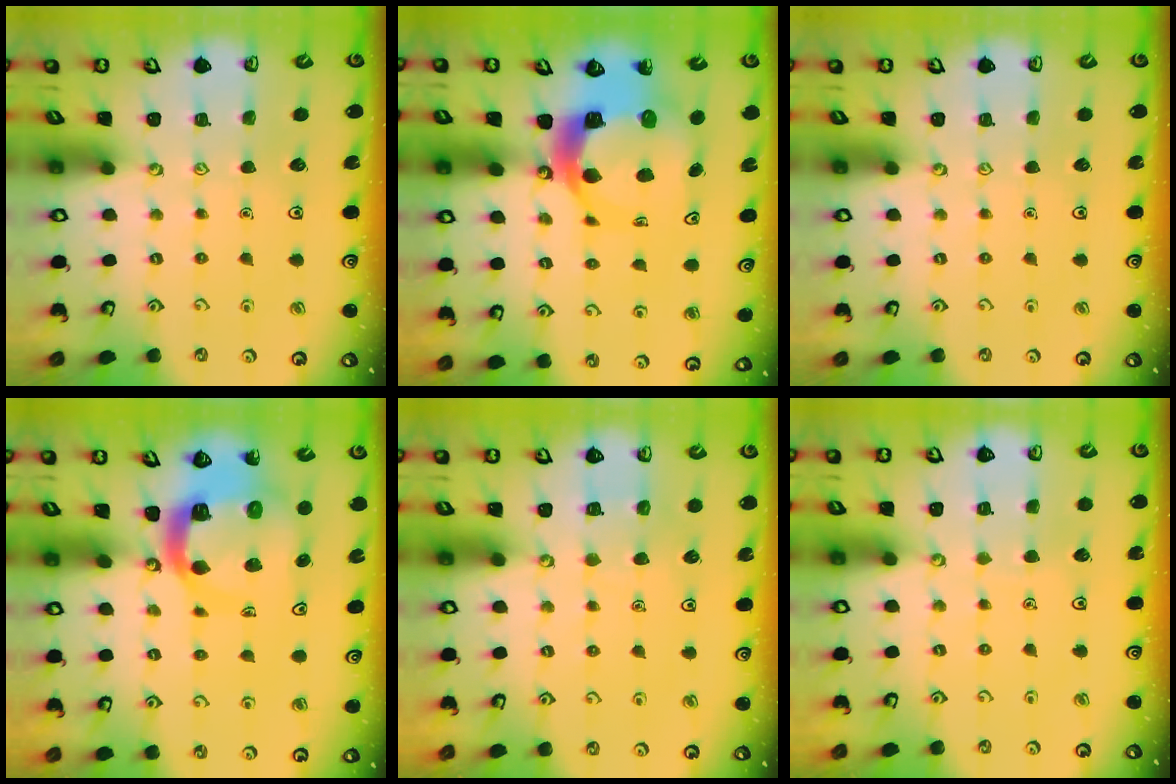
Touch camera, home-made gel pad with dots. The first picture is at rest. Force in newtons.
{"total": 11.0, "press": 10.8, "slide": 1.6}
{"total": 0.0}
{"total": 9.6, "press": 9.6, "slide": 1.3}
{"total": 4.9, "press": 4.9, "slide": 0.4}
{"total": 1.7, "press": 1.7, "slide": 0.1}